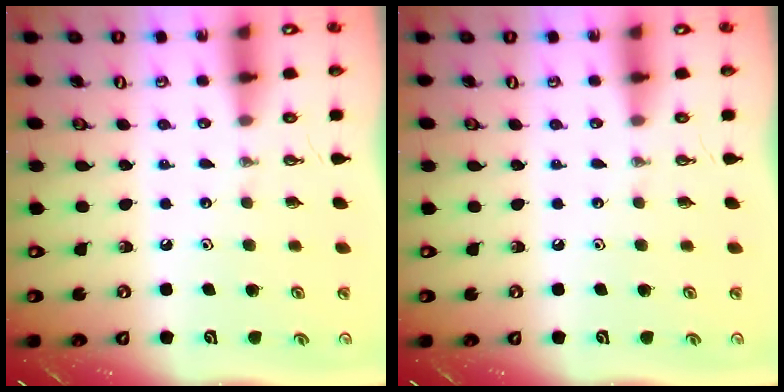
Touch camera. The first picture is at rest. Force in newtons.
{"total": 0.0}